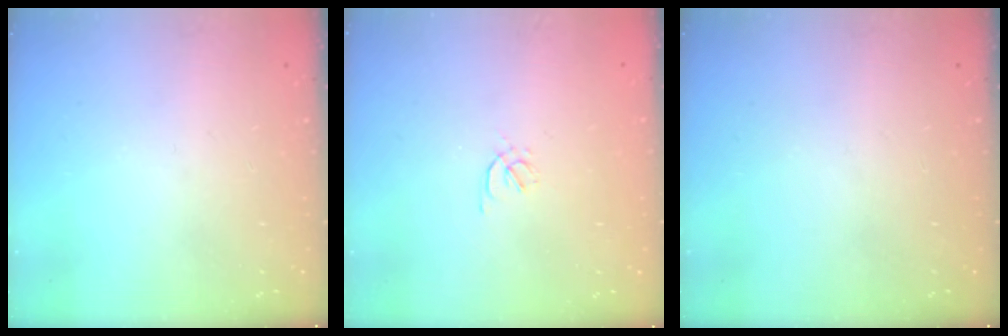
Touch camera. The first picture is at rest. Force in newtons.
{"total": 1.7, "press": 1.6, "slide": 0.5}
{"total": 0.0}